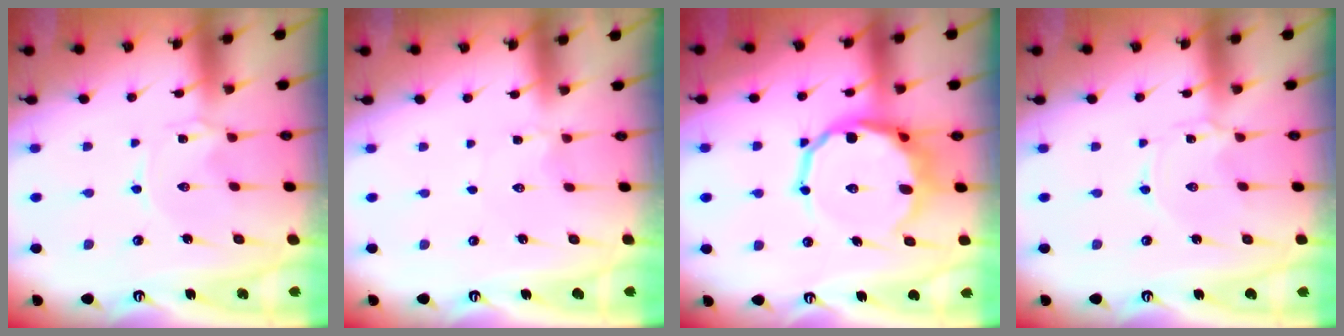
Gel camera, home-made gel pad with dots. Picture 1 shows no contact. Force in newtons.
{"total": 2.5, "press": 2.5, "slide": 0.3}
{"total": 13.9, "press": 13.4, "slide": 3.9}
{"total": 1.0, "press": 1.0, "slide": 0.2}